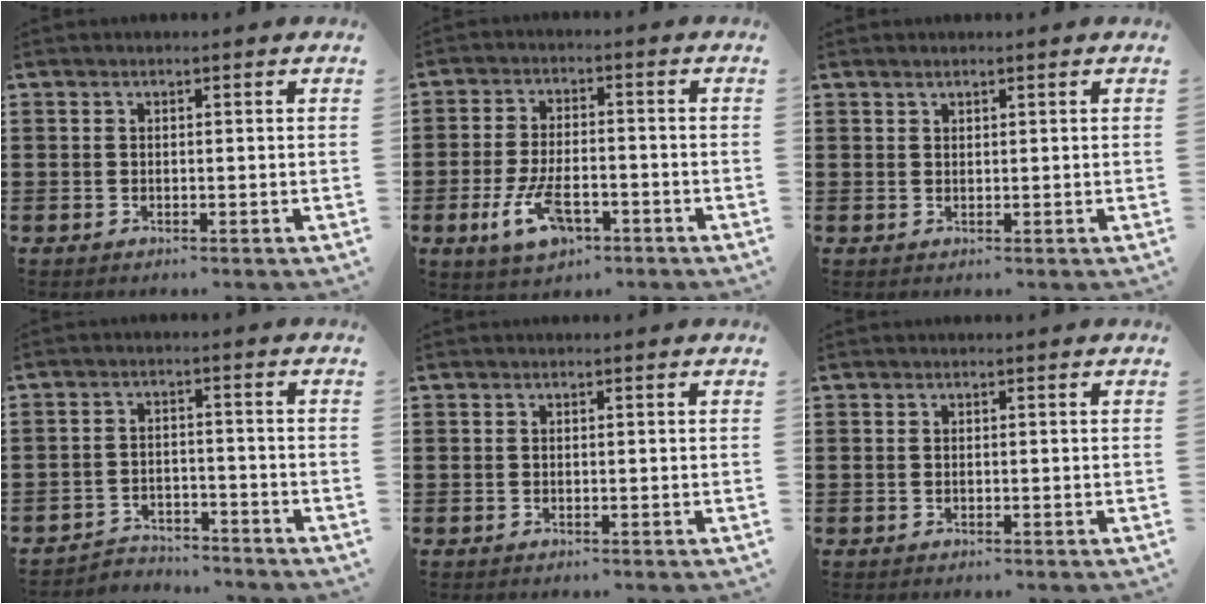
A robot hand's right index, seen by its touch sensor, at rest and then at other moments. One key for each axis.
{"total": 7.8, "fx": -3.3, "fy": 3.6, "fz": 6.1, "tx": -0.135, "ty": -0.004, "tz": -0.062}
{"total": 0.6, "fx": 0.5, "fy": 0.3, "fz": 0.2, "tx": -0.004, "ty": 0.001, "tz": 0.010}
{"total": 3.6, "fx": -3.5, "fy": 0.8, "fz": 0.1, "tx": -0.009, "ty": 0.003, "tz": -0.075}
{"total": 0.0}
{"total": 0.0}